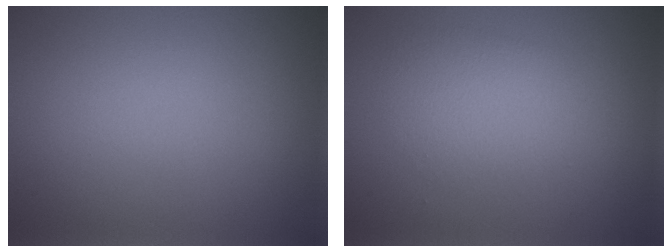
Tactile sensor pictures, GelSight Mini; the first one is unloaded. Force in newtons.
{"total": 2.9, "press": 2.9, "slide": 0.1}